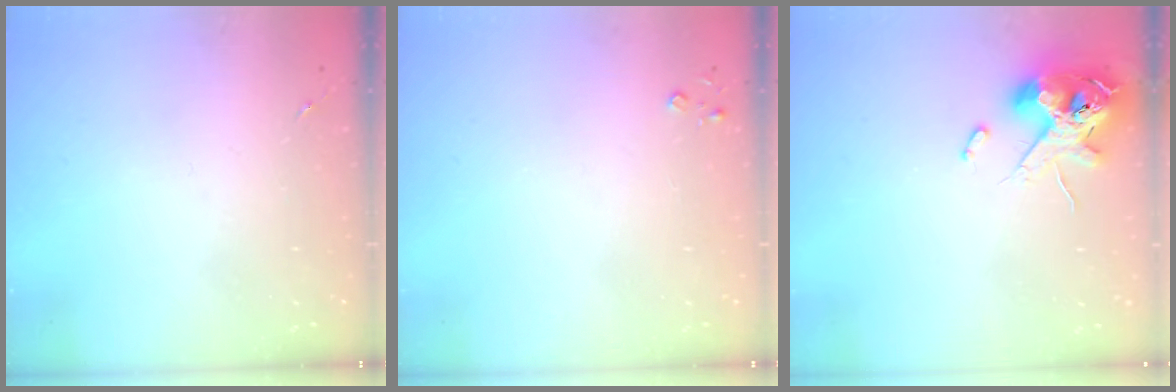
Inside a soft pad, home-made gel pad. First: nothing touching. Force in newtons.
{"total": 2.6, "press": 2.6, "slide": 0.3}
{"total": 12.2, "press": 12.1, "slide": 2.0}